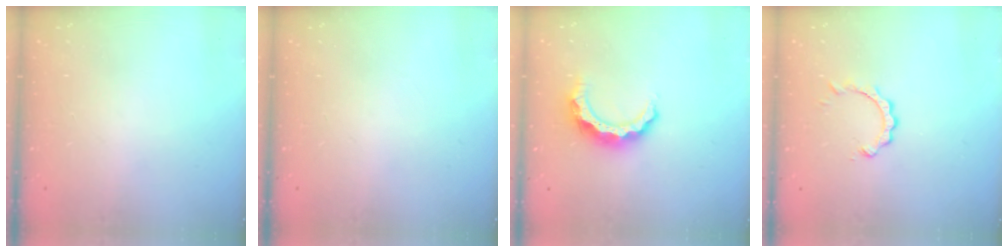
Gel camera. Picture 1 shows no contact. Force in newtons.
{"total": 0.0}
{"total": 8.4, "press": 8.3, "slide": 0.8}
{"total": 2.1, "press": 2.1, "slide": 0.2}